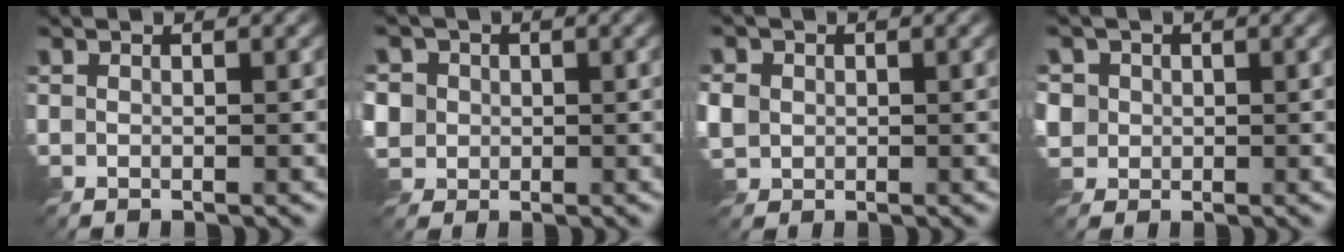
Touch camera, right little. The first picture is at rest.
{"total": 5.3, "force": [1.1, 4.8, 2.1], "torque": [-0.065, 0.016, 0.015]}
{"total": 3.0, "force": [0.1, 2.7, 1.2], "torque": [-0.043, 0.004, -0.003]}
{"total": 3.6, "force": [0.9, 3.3, 1.2], "torque": [-0.052, 0.009, 0.021]}